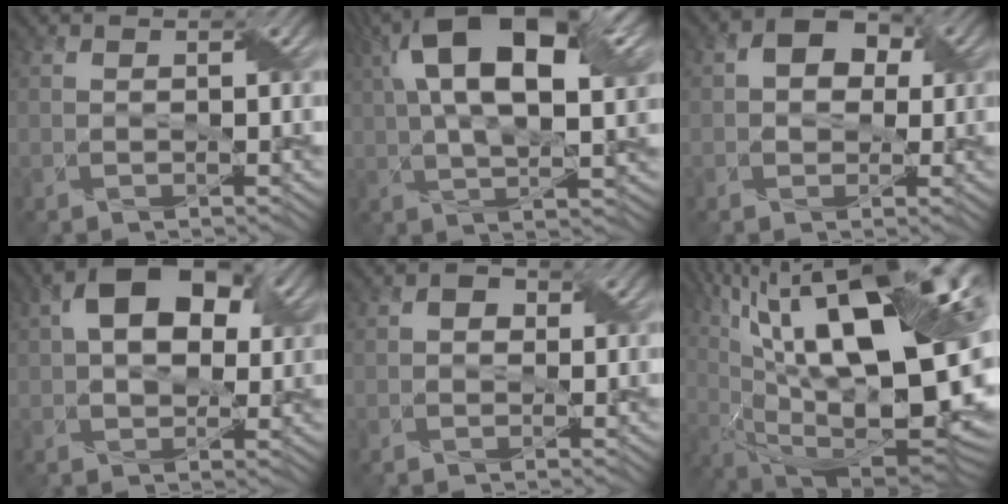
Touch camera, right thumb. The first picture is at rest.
{"total": 16.3, "force": [5.4, 7.5, 13.5], "torque": [-0.238, 0.035, 0.076]}
{"total": 4.7, "force": [0.9, 3.6, 2.9], "torque": [-0.048, 0.006, 0.004]}
{"total": 10.6, "force": [3.2, 6.5, 7.8], "torque": [-0.141, 0.023, 0.043]}
{"total": 1.9, "force": [0.0, 1.7, 0.8], "torque": [-0.014, 0.003, -0.005]}
{"total": 23.8, "force": [7.0, 9.7, 20.6], "torque": [-0.328, 0.054, 0.137]}